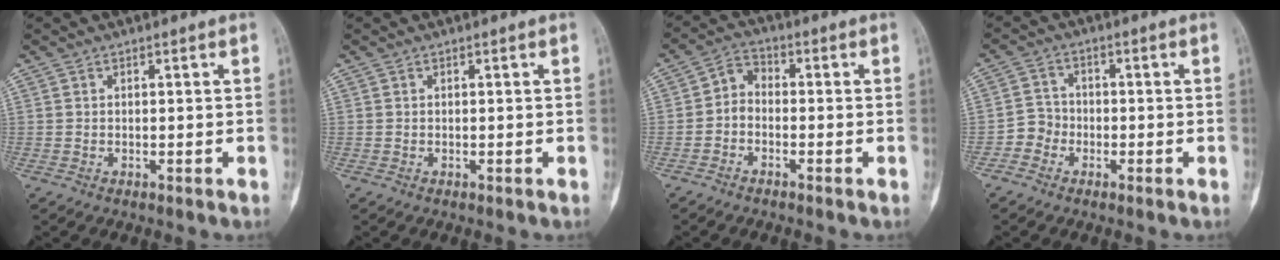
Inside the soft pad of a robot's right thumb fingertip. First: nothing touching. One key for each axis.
{"total": 0.0}
{"total": 4.0, "fx": -1.3, "fy": 2.8, "fz": 2.6, "tx": -0.036, "ty": 0.026, "tz": -0.040}
{"total": 3.7, "fx": -1.9, "fy": 3.2, "fz": 0.5, "tx": 0.014, "ty": 0.016, "tz": -0.049}